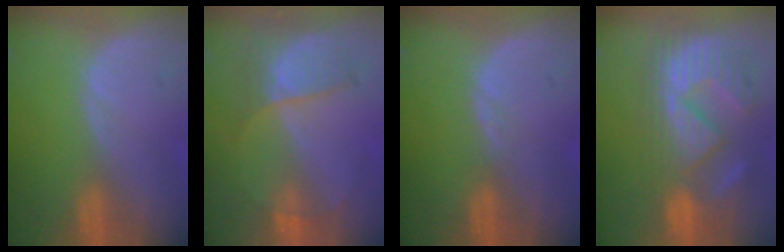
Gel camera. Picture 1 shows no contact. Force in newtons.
{"total": 7.3, "press": 6.2, "slide": 3.9}
{"total": 0.7, "press": 0.7, "slide": 0.2}
{"total": 10.7, "press": 10.4, "slide": 2.5}